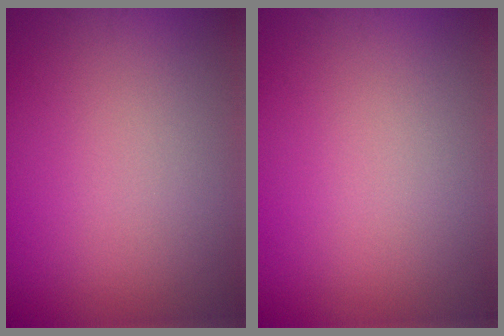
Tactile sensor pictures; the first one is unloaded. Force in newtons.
{"total": 0.0}